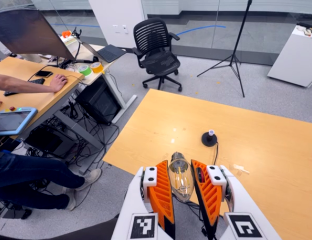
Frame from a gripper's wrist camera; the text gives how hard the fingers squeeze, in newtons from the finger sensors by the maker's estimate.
{"total": 10.4, "left": 10.4, "right": 10.4}